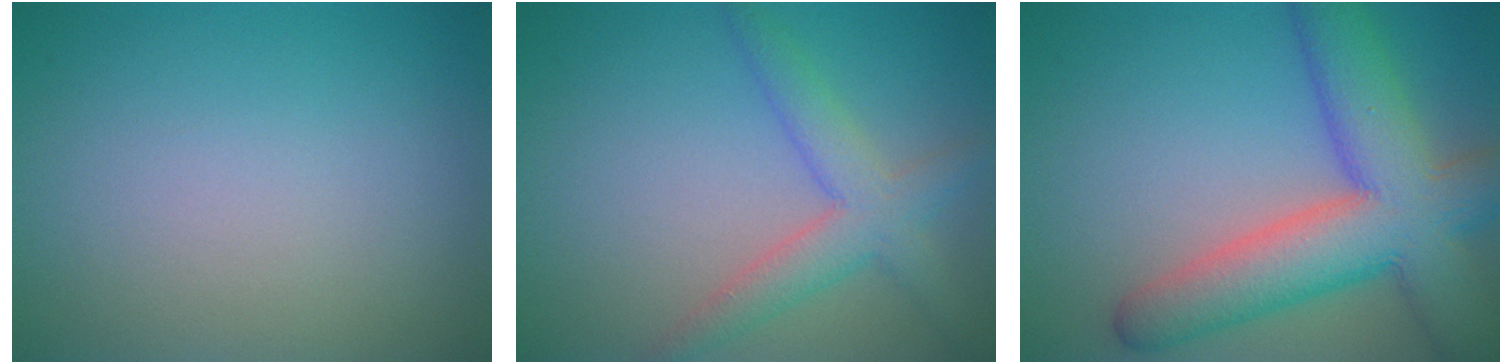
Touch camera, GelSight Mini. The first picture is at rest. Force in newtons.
{"total": 3.8, "press": 3.8, "slide": 0.2}
{"total": 10.2, "press": 10.2, "slide": 0.6}